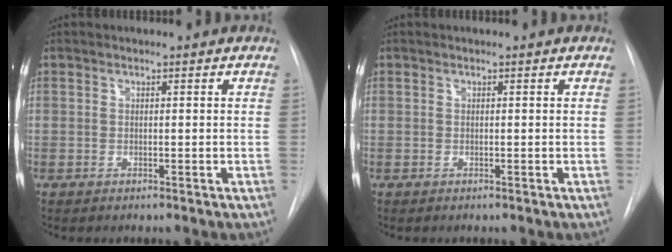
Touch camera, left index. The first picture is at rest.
{"total": 0.0}